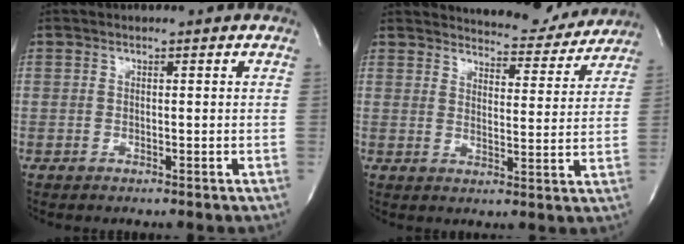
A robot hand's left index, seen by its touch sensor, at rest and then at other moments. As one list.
[{"total": 10.3, "force": [10.0, 2.0, 1.0], "torque": [-0.004, -0.018, 0.120]}]